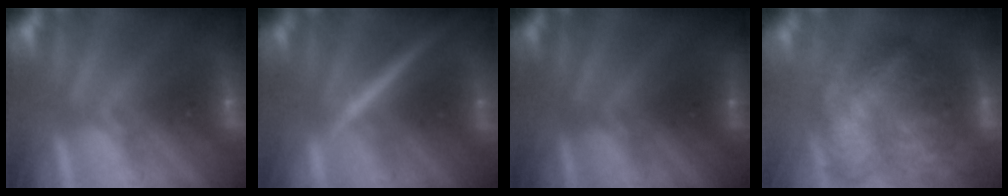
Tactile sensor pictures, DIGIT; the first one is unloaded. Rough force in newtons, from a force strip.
{"total": 4.8}
{"total": 1.6}
{"total": 8.4}